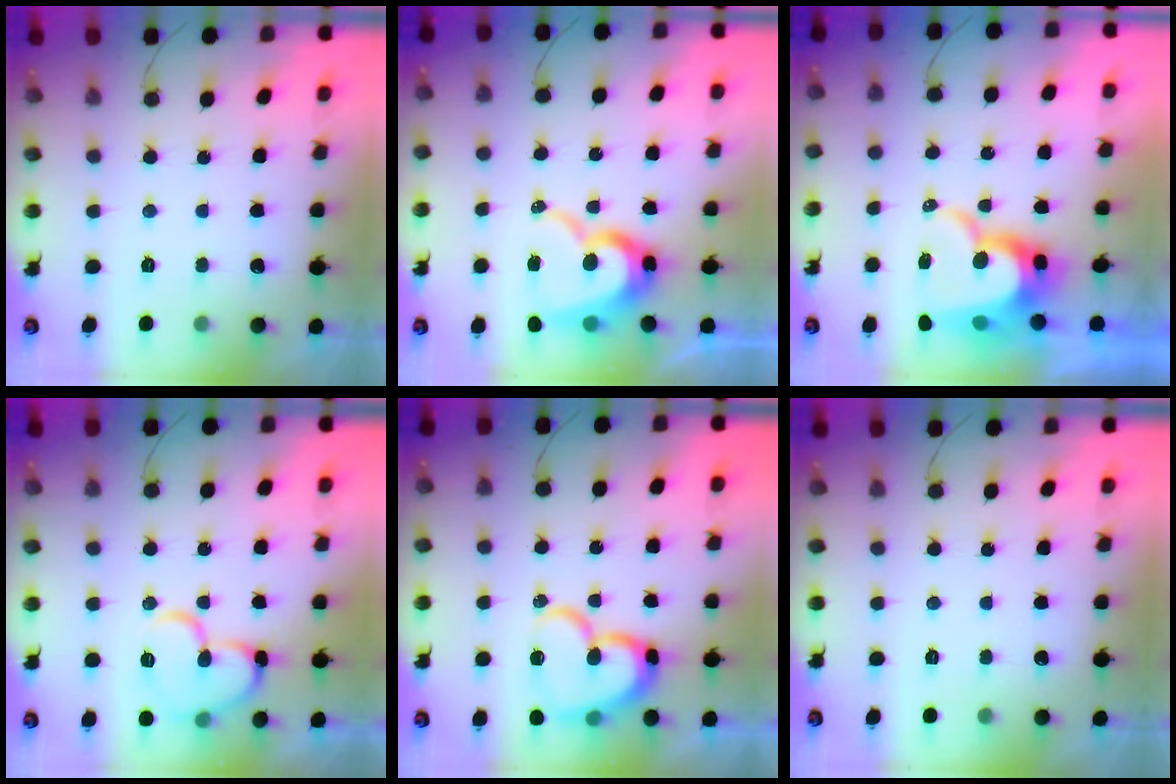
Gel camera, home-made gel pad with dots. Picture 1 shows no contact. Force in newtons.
{"total": 14.1, "press": 14.0, "slide": 1.5}
{"total": 13.8, "press": 13.8, "slide": 1.0}
{"total": 13.7, "press": 13.6, "slide": 1.9}
{"total": 16.3, "press": 16.3, "slide": 1.4}
{"total": 0.0}